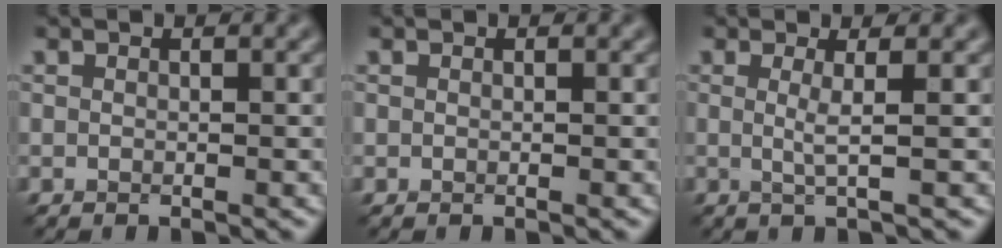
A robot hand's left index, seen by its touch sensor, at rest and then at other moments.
{"total": 0.0}
{"total": 1.8, "force": [0.2, 0.3, 1.7], "torque": [-0.033, -0.004, -0.003]}